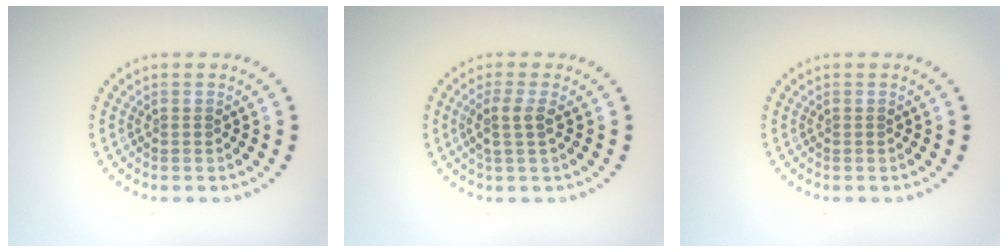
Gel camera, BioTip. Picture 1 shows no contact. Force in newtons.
{"total": 2.0, "press": 1.7, "slide": 1.1}
{"total": 0.0}